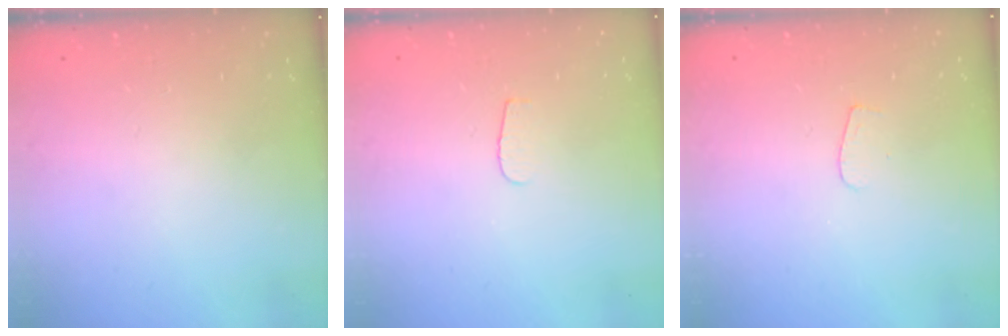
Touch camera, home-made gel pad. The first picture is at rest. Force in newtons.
{"total": 3.7, "press": 3.6, "slide": 0.4}
{"total": 3.6, "press": 3.6, "slide": 0.3}